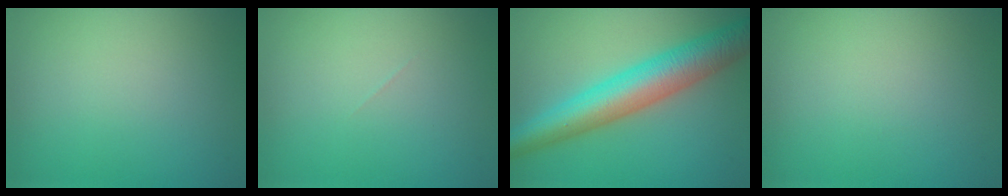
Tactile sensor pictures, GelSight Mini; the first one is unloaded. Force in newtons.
{"total": 0.0}
{"total": 7.8, "press": 7.8, "slide": 0.0}
{"total": 0.0}